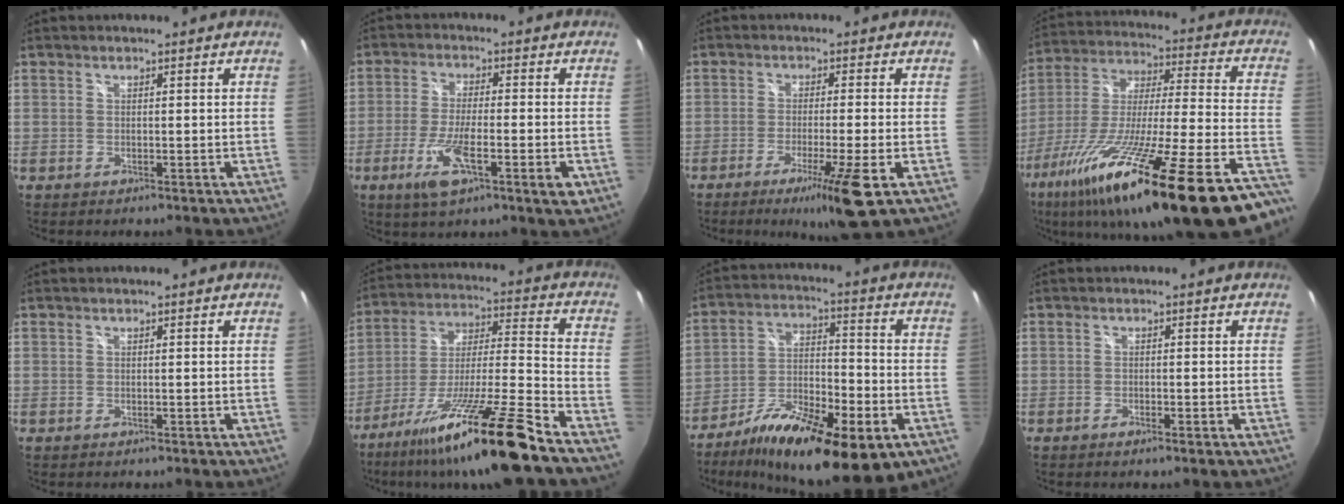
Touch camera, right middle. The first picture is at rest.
{"total": 10.0, "force": [-3.7, 1.6, 9.2], "torque": [-0.178, -0.020, -0.068]}
{"total": 9.0, "force": [-4.2, -0.2, 8.0], "torque": [-0.153, -0.023, -0.070]}
{"total": 37.4, "force": [-25.6, 3.4, 27.0], "torque": [-0.430, -0.099, -0.404]}
{"total": 0.0}
{"total": 20.2, "force": [-14.8, -1.0, 13.7], "torque": [-0.243, -0.029, -0.252]}
{"total": 20.5, "force": [-11.6, 6.8, 15.5], "torque": [-0.270, -0.027, -0.190]}
{"total": 1.3, "force": [-0.8, 0.0, 1.0], "torque": [-0.017, -0.002, -0.014]}